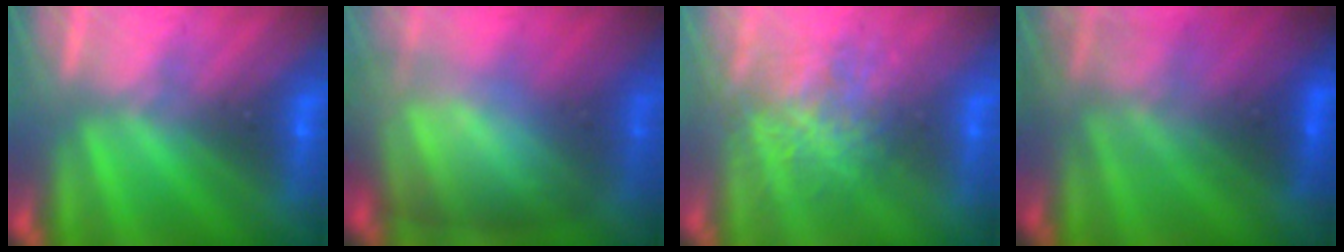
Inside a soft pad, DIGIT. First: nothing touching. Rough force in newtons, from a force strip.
{"total": 7.5}
{"total": 3.5}
{"total": 4.2}